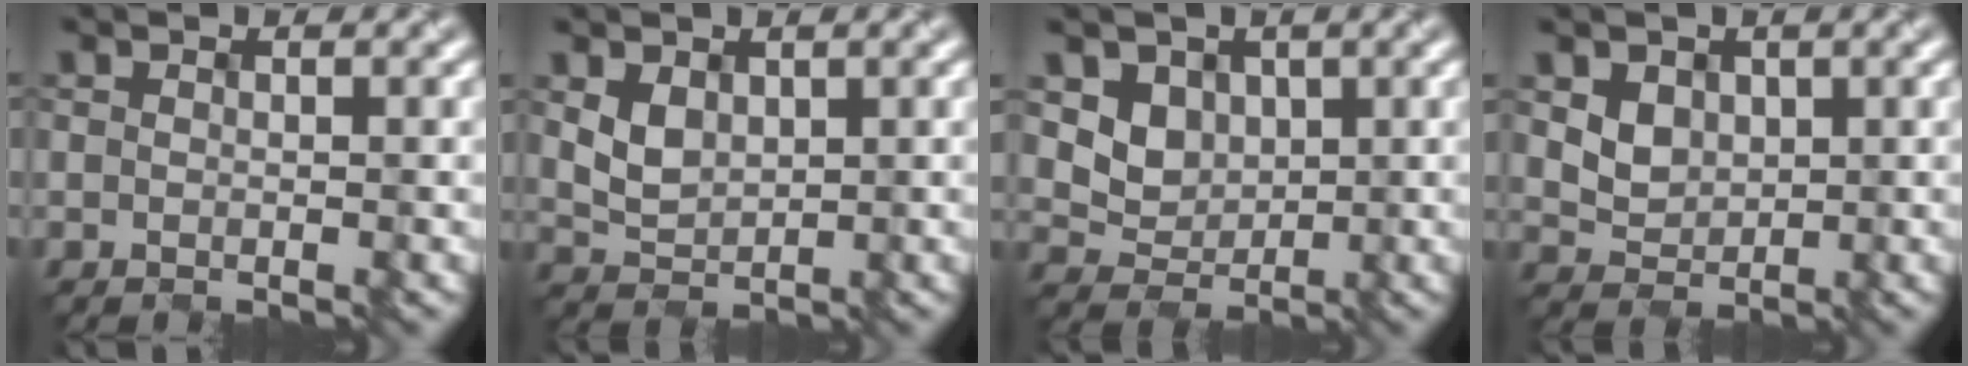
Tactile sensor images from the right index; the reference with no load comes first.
{"total": 2.2, "force": [0.7, 1.7, 1.3], "torque": [-0.031, -0.002, 0.018]}
{"total": 3.6, "force": [1.3, 3.0, 1.4], "torque": [-0.044, -0.013, 0.043]}
{"total": 2.8, "force": [1.0, 2.4, 1.2], "torque": [-0.036, -0.008, 0.027]}